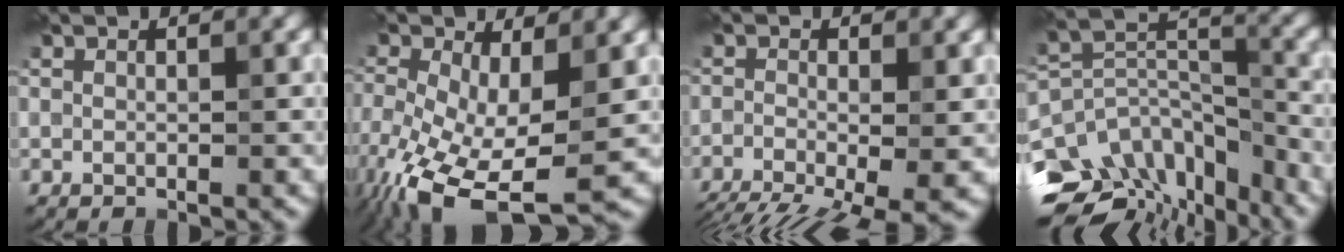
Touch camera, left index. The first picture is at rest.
{"total": 12.6, "force": [-4.9, 5.5, 10.2], "torque": [-0.217, -0.045, -0.083]}
{"total": 10.5, "force": [-6.6, 3.8, 7.2], "torque": [-0.117, -0.030, -0.086]}
{"total": 13.2, "force": [-9.2, 7.7, 5.5], "torque": [-0.114, 0.008, -0.111]}